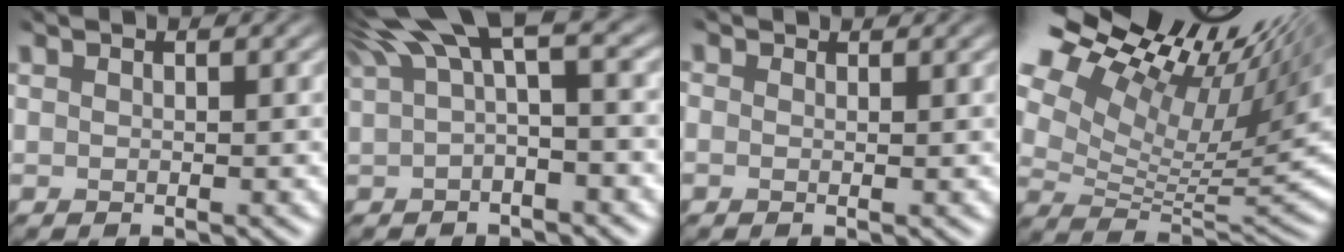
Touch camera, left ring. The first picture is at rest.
{"total": 6.6, "force": [2.3, 2.5, 5.7], "torque": [-0.140, 0.009, 0.058]}
{"total": 1.0, "force": [0.0, -0.4, -0.9], "torque": [0.007, -0.006, 0.008]}
{"total": 15.4, "force": [7.2, 7.9, 11.1], "torque": [-0.216, 0.039, 0.155]}